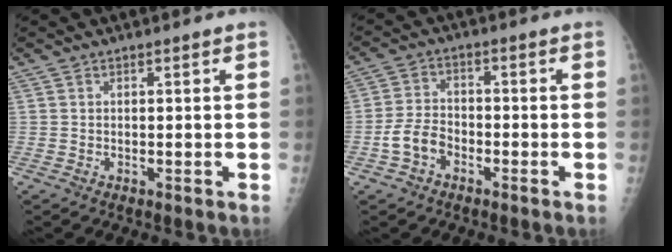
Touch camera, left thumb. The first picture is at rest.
{"total": 5.7, "force": [-2.6, 3.9, 3.2], "torque": [-0.055, 0.025, -0.052]}